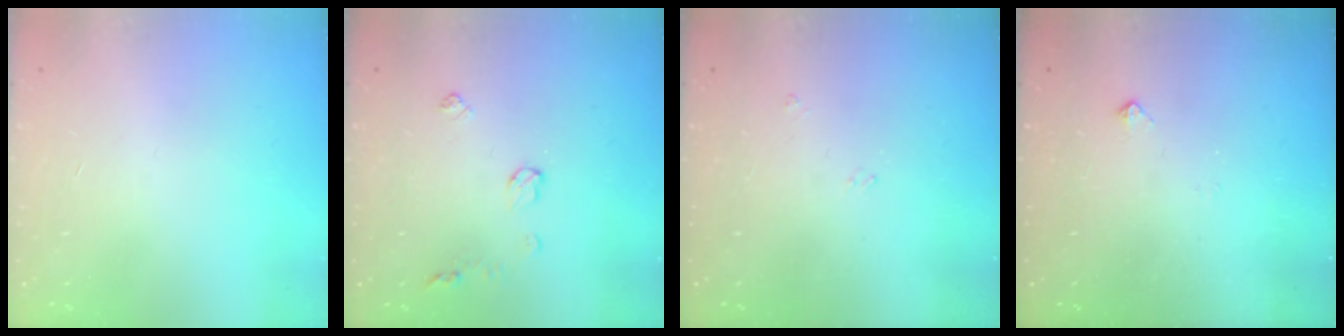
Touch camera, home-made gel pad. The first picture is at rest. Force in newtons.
{"total": 6.1, "press": 6.1, "slide": 0.7}
{"total": 2.7, "press": 2.7, "slide": 0.4}
{"total": 2.4, "press": 2.4, "slide": 0.5}